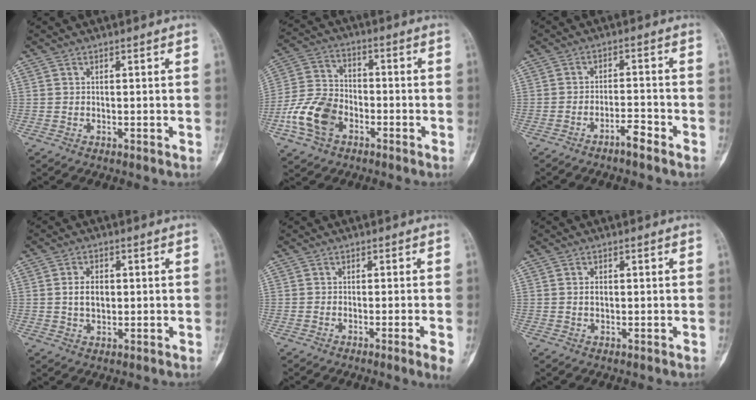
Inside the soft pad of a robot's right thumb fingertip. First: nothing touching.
{"total": 11.9, "force": [-5.0, 8.0, 7.2], "torque": [-0.139, 0.026, -0.100]}
{"total": 3.6, "force": [-2.8, 0.5, 2.2], "torque": [-0.035, 0.026, -0.049]}
{"total": 4.6, "force": [0.3, 3.1, 3.4], "torque": [-0.051, 0.002, 0.007]}
{"total": 3.2, "force": [-1.3, -0.4, 2.9], "torque": [-0.045, -0.007, -0.023]}
{"total": 1.8, "force": [0.2, 1.2, 1.3], "torque": [-0.018, 0.001, 0.004]}